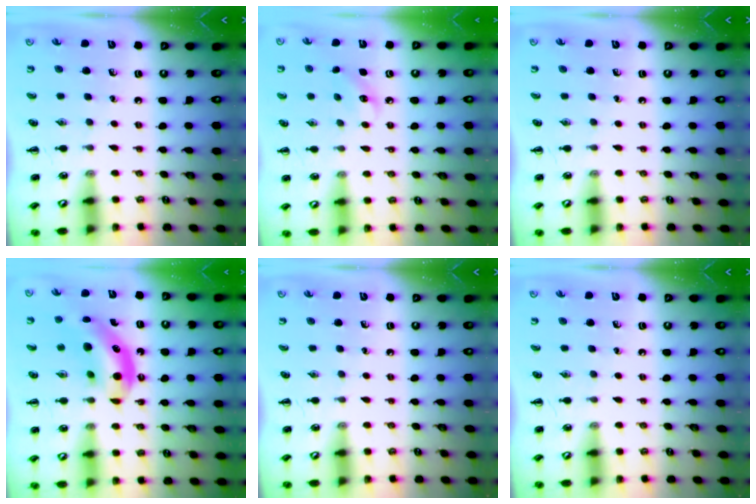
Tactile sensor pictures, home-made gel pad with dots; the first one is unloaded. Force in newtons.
{"total": 6.2, "press": 6.0, "slide": 1.7}
{"total": 0.0}
{"total": 11.3, "press": 11.0, "slide": 2.8}
{"total": 0.0}
{"total": 0.0}